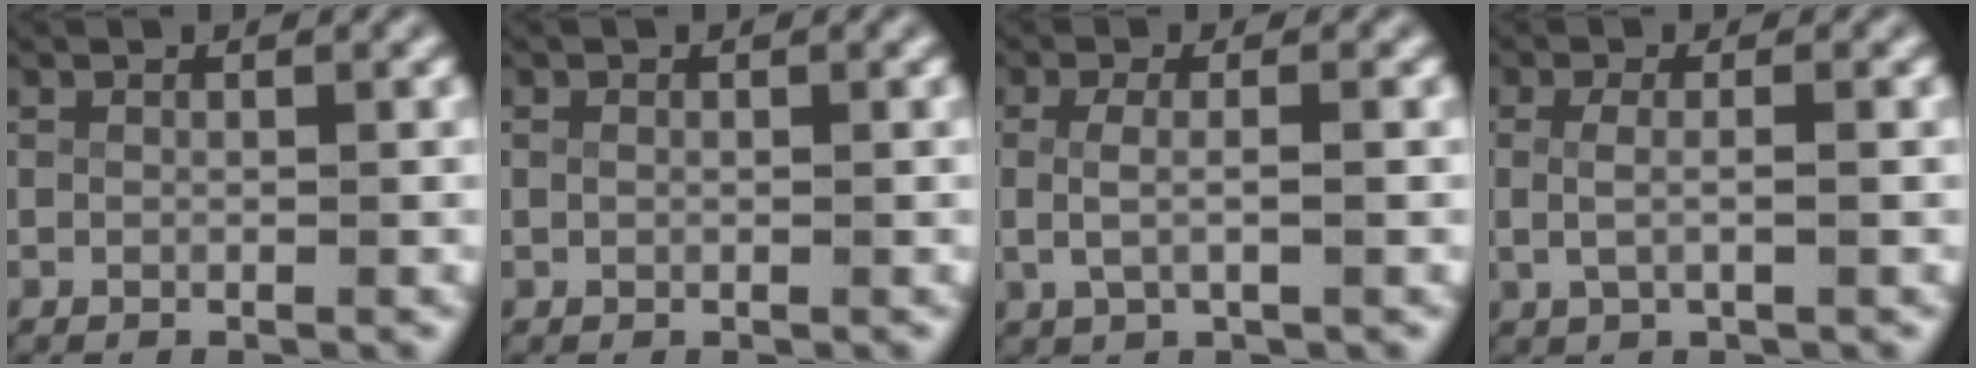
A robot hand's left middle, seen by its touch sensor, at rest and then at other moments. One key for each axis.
{"total": 0.0}
{"total": 2.5, "fx": -0.2, "fy": 1.0, "fz": 2.3, "tx": -0.060, "ty": -0.008, "tz": 0.003}
{"total": 2.3, "fx": -0.2, "fy": 0.8, "fz": 2.1, "tx": -0.054, "ty": -0.008, "tz": 0.001}